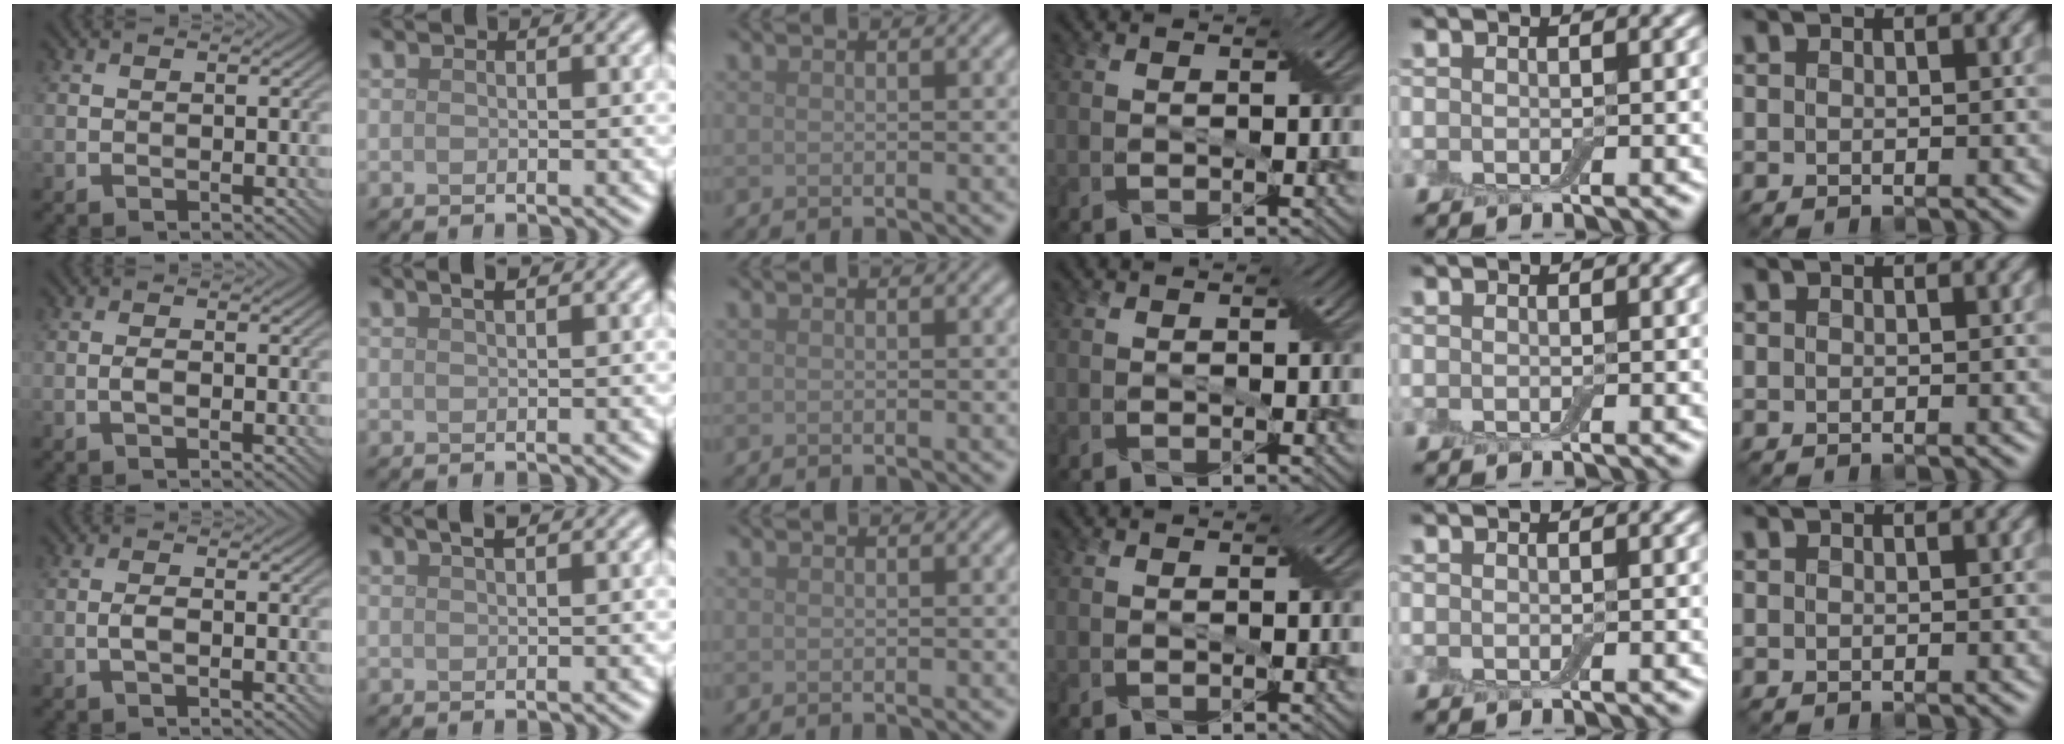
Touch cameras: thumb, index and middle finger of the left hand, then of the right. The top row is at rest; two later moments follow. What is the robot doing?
{"motion": "shake", "object": "box of matches"}